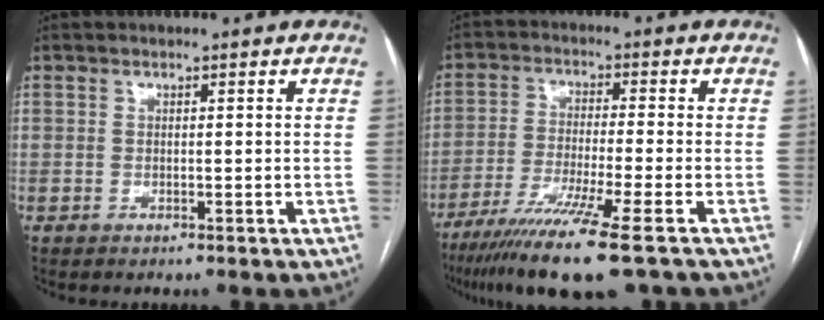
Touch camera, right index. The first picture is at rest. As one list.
[{"total": 13.1, "force": [-8.8, -0.7, 9.6], "torque": [-0.183, -0.039, -0.148]}]